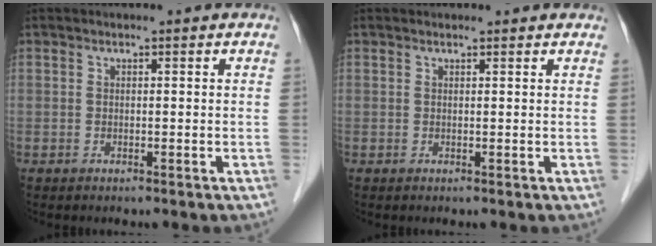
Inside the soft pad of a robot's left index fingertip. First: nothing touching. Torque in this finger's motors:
{"motor_torque": [0.27, -0.21, 0.03, -0.01]}